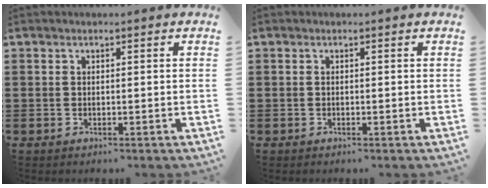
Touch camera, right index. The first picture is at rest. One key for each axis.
{"total": 0.0}